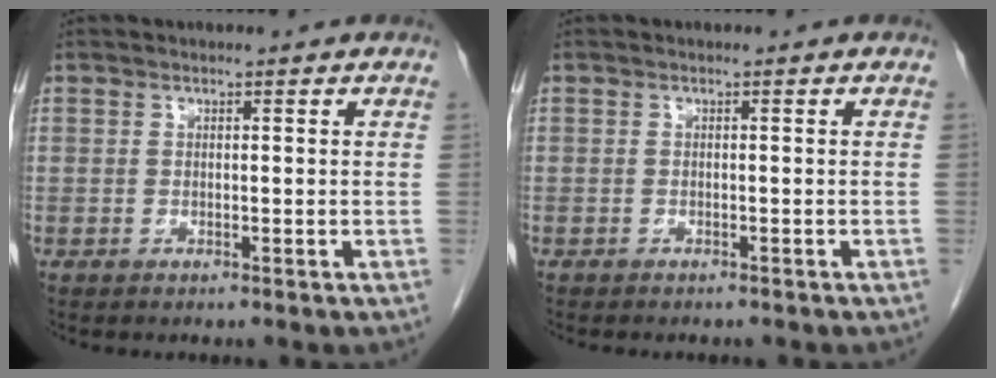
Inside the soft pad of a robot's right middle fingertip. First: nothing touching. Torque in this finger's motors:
{"motor_torque": [0.07, -0.06, 0.04, 0.03]}